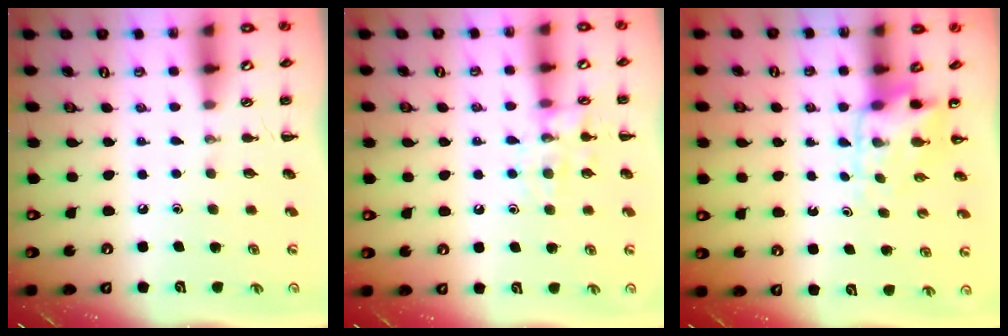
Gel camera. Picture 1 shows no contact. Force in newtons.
{"total": 10.8, "press": 10.7, "slide": 0.6}
{"total": 4.6, "press": 4.6, "slide": 0.5}